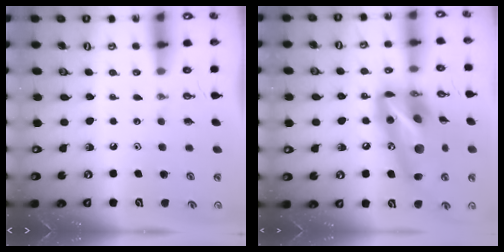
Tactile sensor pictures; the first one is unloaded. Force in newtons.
{"total": 22.0, "press": 21.7, "slide": 3.5}